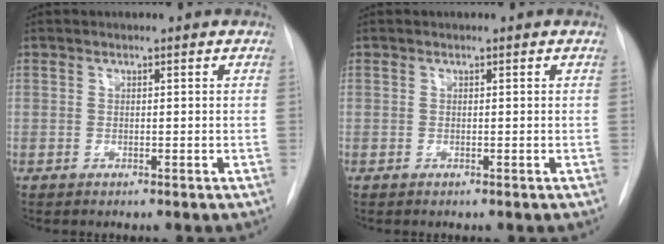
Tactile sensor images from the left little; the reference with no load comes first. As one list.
[{"total": 0.0}]